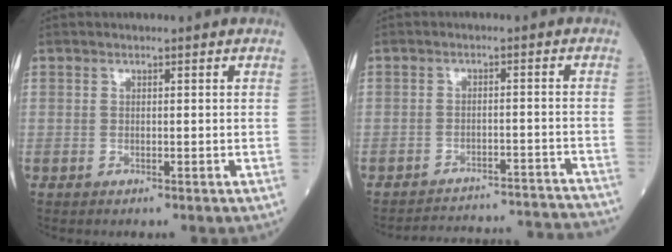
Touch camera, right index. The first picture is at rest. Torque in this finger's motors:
{"motor_torque": [-0.21, -0.30, 0.00, 0.01]}